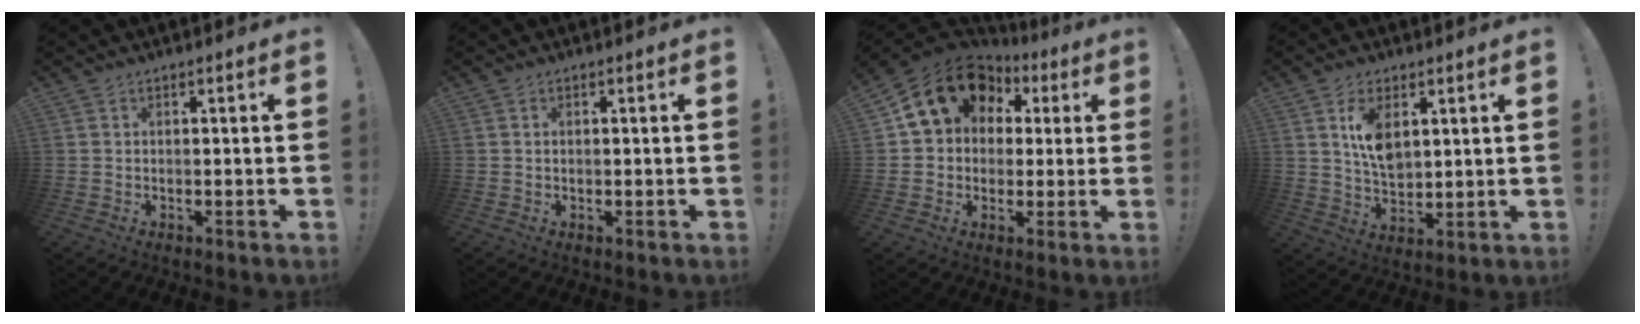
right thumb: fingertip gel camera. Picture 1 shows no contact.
{"total": 0.6, "force": [0.1, 0.4, 0.4], "torque": [-0.016, 0.005, 0.003]}
{"total": 15.7, "force": [6.9, 11.9, 7.5], "torque": [-0.111, -0.031, 0.130]}
{"total": 9.3, "force": [3.6, 5.7, 6.4], "torque": [-0.099, -0.009, 0.068]}